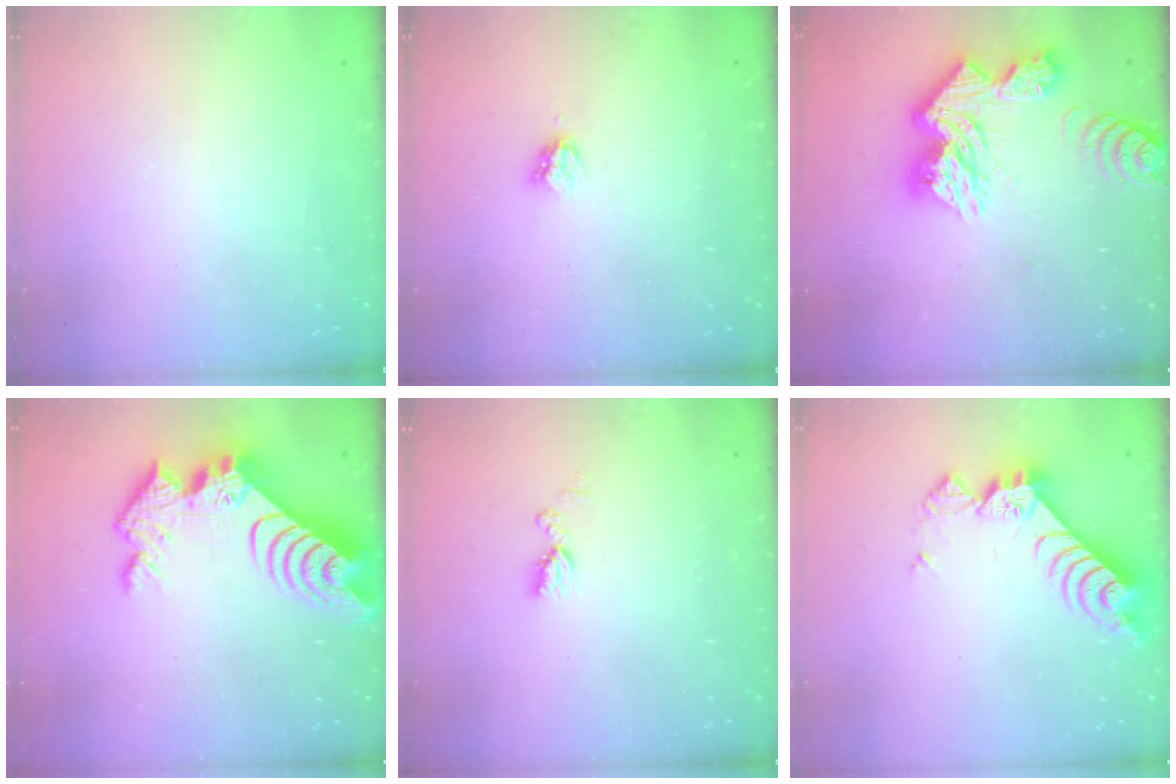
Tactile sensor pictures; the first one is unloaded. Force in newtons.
{"total": 3.3, "press": 3.3, "slide": 0.3}
{"total": 20.1, "press": 20.0, "slide": 1.8}
{"total": 16.6, "press": 16.6, "slide": 1.4}
{"total": 6.9, "press": 6.8, "slide": 0.8}
{"total": 8.4, "press": 8.4, "slide": 1.0}